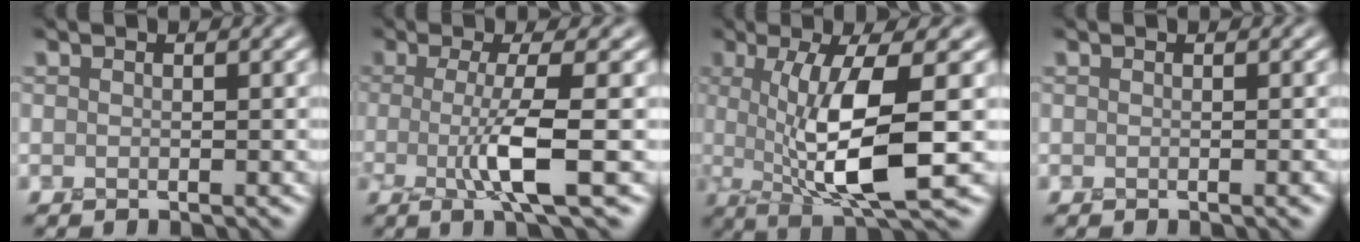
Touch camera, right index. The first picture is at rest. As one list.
[{"total": 4.9, "force": [-0.5, 0.6, 4.9], "torque": [-0.095, -0.006, -0.012]}, {"total": 9.0, "force": [0.1, 1.8, 8.8], "torque": [-0.154, -0.007, 0.010]}, {"total": 1.0, "force": [-0.5, 0.4, 0.8], "torque": [-0.011, -0.001, -0.003]}]